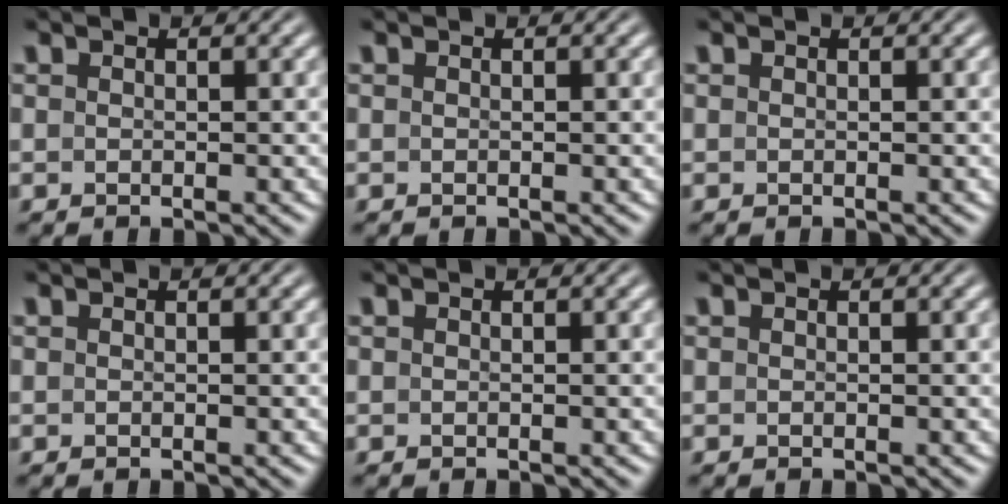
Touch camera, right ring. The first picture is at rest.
{"total": 0.0}
{"total": 0.0}
{"total": 0.0}
{"total": 0.0}
{"total": 0.0}